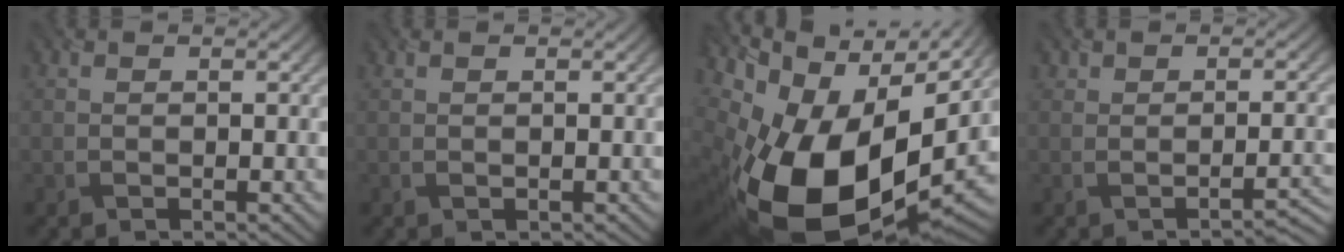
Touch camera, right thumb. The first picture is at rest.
{"total": 0.0}
{"total": 18.9, "force": [-2.6, 12.2, 14.2], "torque": [-0.301, -0.051, -0.022]}
{"total": 1.9, "force": [-1.1, 0.4, 1.5], "torque": [-0.022, 0.005, -0.018]}